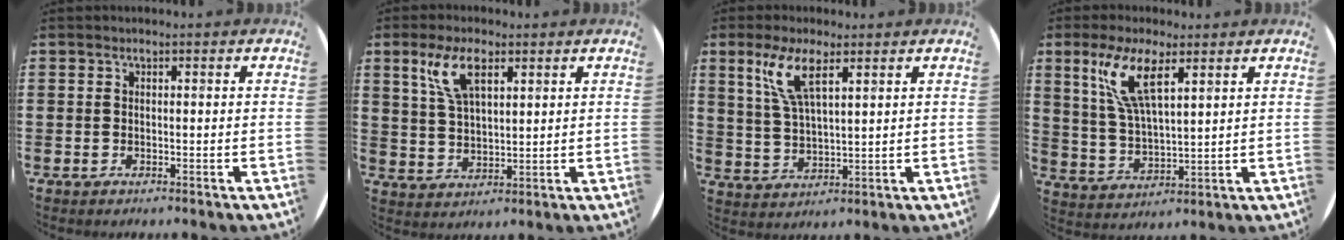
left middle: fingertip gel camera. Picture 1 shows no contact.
{"total": 6.5, "force": [3.7, 2.7, 4.7], "torque": [-0.103, 0.010, 0.065]}
{"total": 6.6, "force": [4.0, 1.6, 5.0], "torque": [-0.110, 0.005, 0.070]}
{"total": 8.3, "force": [5.0, 2.2, 6.2], "torque": [-0.136, 0.000, 0.087]}